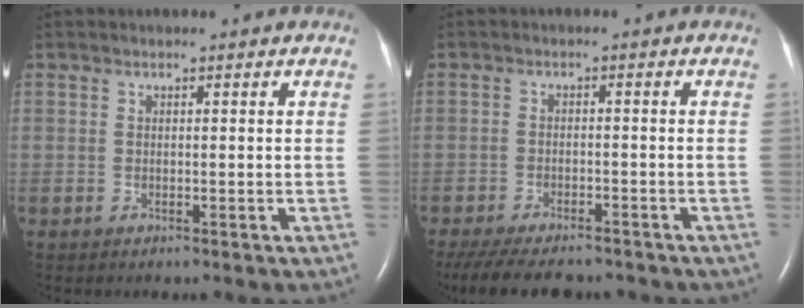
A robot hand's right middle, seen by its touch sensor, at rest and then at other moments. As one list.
[{"total": 13.1, "force": [-11.0, 4.1, 5.8], "torque": [-0.128, -0.016, -0.154]}]